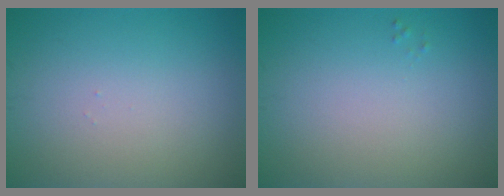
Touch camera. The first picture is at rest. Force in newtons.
{"total": 0.0}